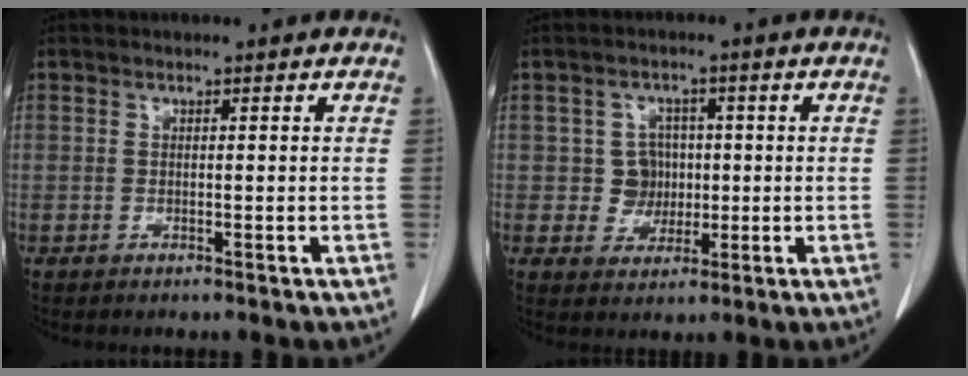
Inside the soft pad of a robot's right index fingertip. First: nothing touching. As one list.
[{"total": 4.3, "force": [0.2, 4.2, 1.0], "torque": [-0.008, 0.012, 0.008]}]